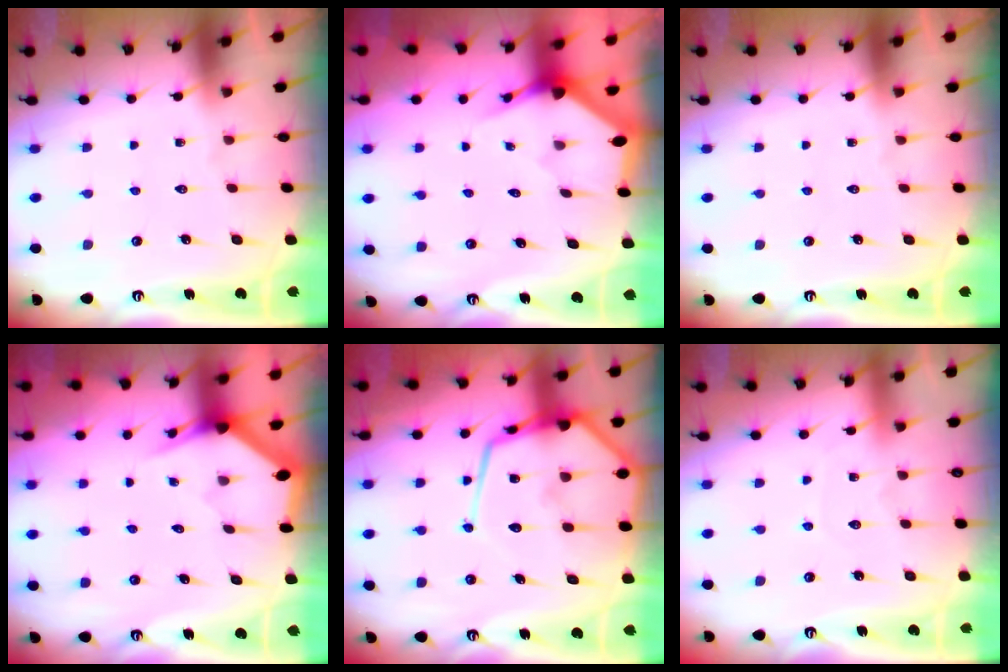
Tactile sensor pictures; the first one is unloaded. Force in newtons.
{"total": 2.9, "press": 2.9, "slide": 0.2}
{"total": 0.0}
{"total": 3.0, "press": 3.0, "slide": 0.0}
{"total": 18.4, "press": 18.3, "slide": 1.8}
{"total": 4.4, "press": 4.4, "slide": 0.5}